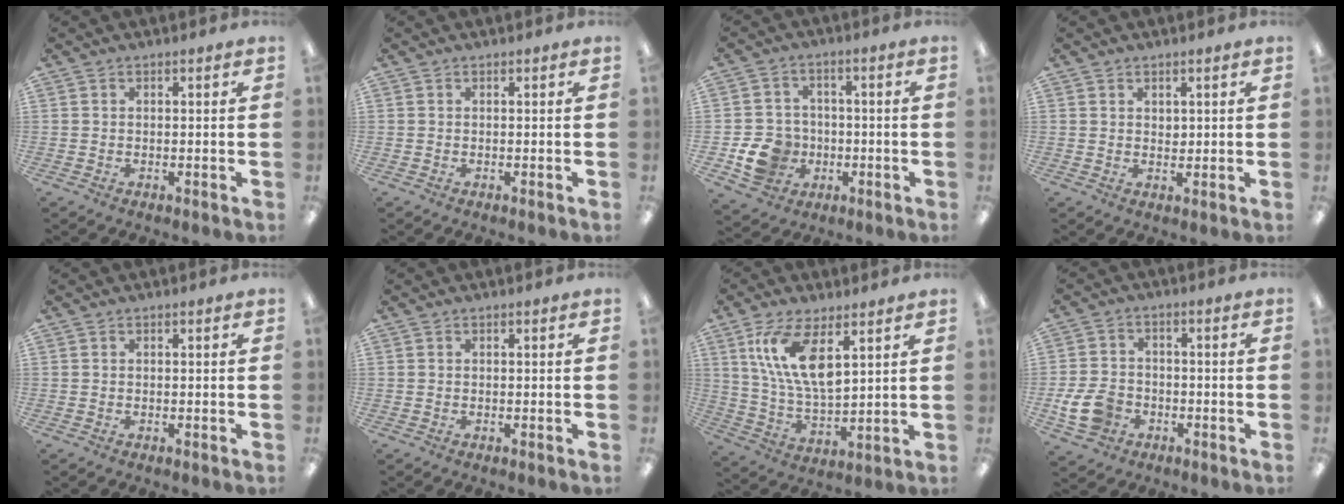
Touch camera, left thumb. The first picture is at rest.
{"total": 0.0}
{"total": 9.9, "force": [-2.9, 8.6, 3.9], "torque": [-0.092, 0.022, -0.047]}
{"total": 1.6, "force": [1.1, 1.0, 0.6], "torque": [-0.005, -0.002, 0.020]}
{"total": 0.0}
{"total": 0.0}
{"total": 13.4, "force": [6.9, 5.4, 10.1], "torque": [-0.203, -0.018, 0.125]}
{"total": 8.8, "force": [-3.1, 6.6, 4.8], "torque": [-0.107, 0.011, -0.058]}